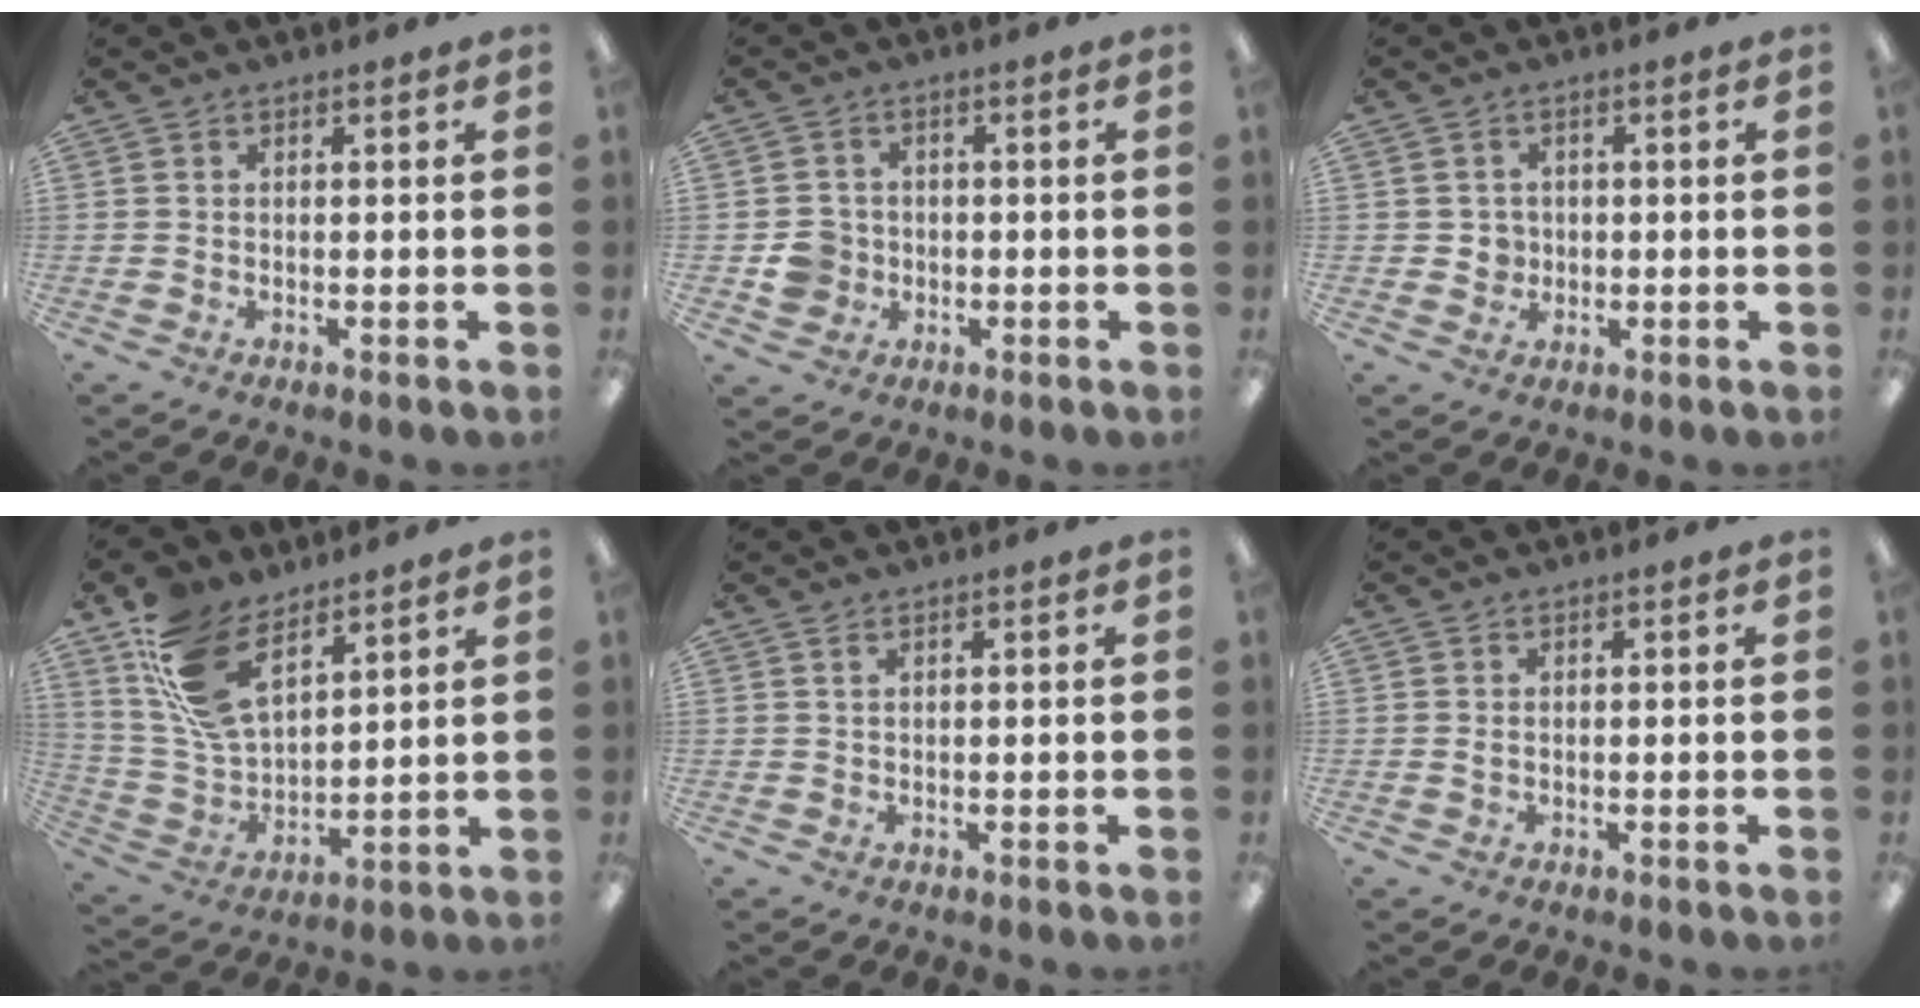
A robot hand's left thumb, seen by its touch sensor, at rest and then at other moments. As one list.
[{"total": 5.5, "force": [-1.0, 5.3, 1.3], "torque": [-0.018, 0.009, -0.018]}, {"total": 3.2, "force": [0.2, 3.2, 0.3], "torque": [-0.005, 0.004, -0.001]}, {"total": 16.2, "force": [9.9, 8.5, 9.6], "torque": [-0.223, -0.026, 0.190]}, {"total": 0.7, "force": [0.4, 0.3, 0.5], "torque": [-0.011, 0.003, 0.008]}, {"total": 0.7, "force": [0.0, 0.5, 0.5], "torque": [-0.010, 0.003, -0.001]}]